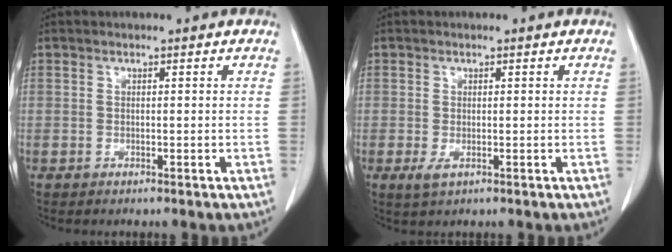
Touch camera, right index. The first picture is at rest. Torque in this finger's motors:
{"motor_torque": [0.03, -0.03, -0.14, -0.14]}